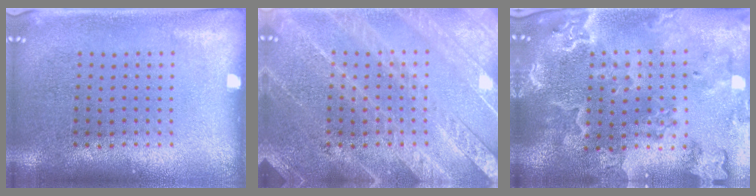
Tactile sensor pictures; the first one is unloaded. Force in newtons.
{"total": 4.6, "press": 4.6, "slide": 0.7}
{"total": 3.8, "press": 3.3, "slide": 2.0}